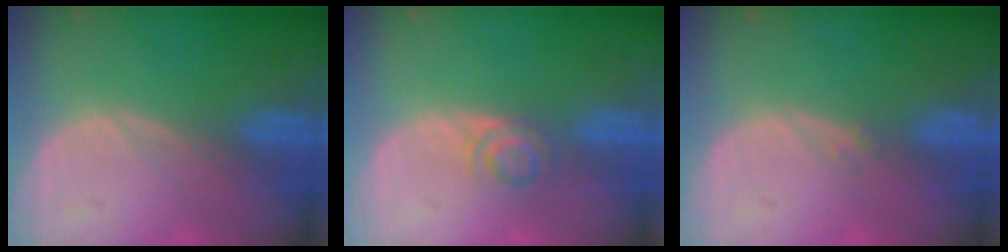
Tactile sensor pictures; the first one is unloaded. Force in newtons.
{"total": 3.0, "press": 2.9, "slide": 0.2}
{"total": 0.6, "press": 0.5, "slide": 0.3}